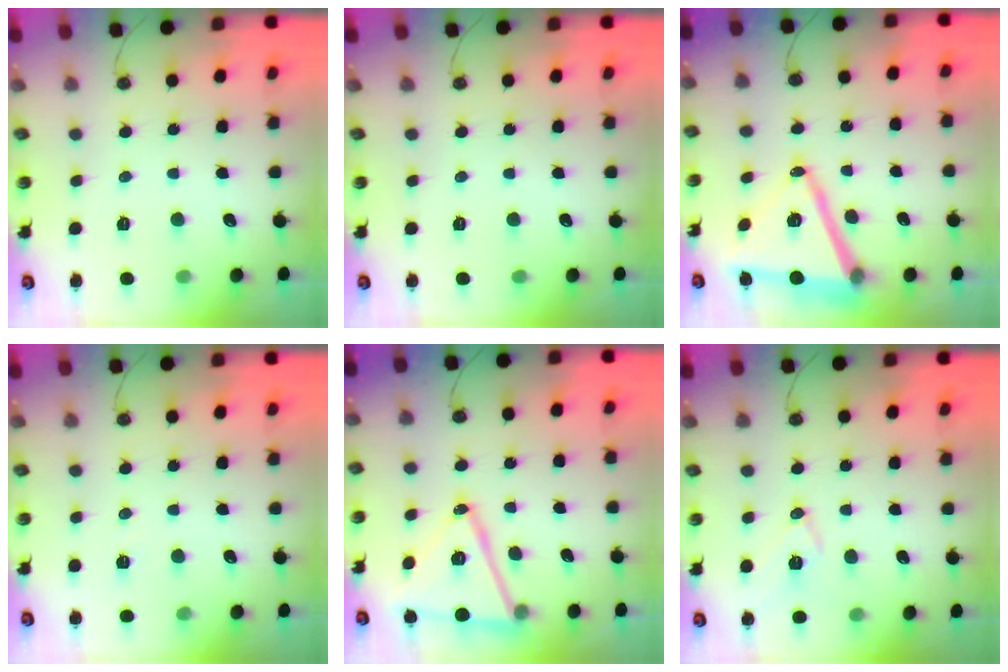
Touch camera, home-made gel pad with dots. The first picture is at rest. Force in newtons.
{"total": 0.0}
{"total": 13.8, "press": 13.2, "slide": 4.0}
{"total": 3.7, "press": 3.3, "slide": 1.6}
{"total": 15.7, "press": 15.2, "slide": 3.8}
{"total": 9.3, "press": 8.6, "slide": 3.5}